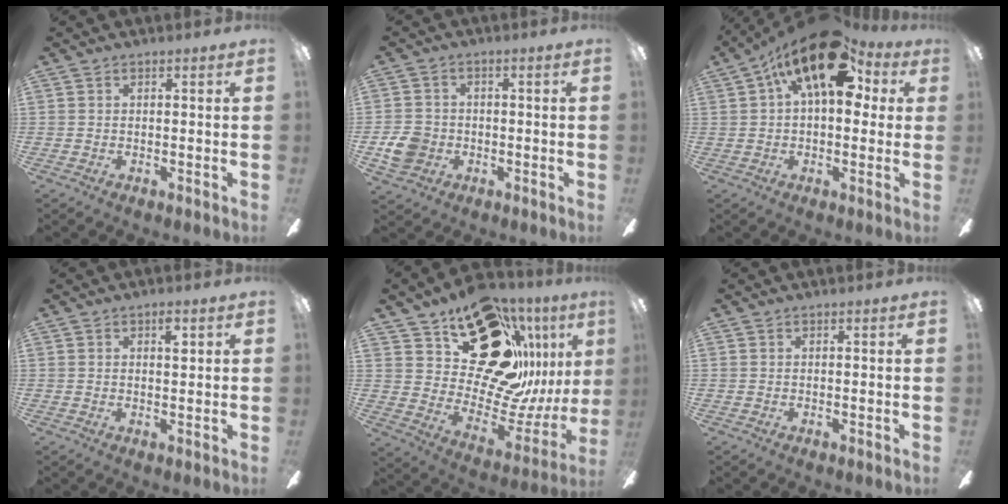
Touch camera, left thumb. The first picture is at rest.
{"total": 6.6, "force": [-1.8, 5.7, 2.8], "torque": [-0.068, 0.012, -0.033]}
{"total": 18.1, "force": [7.6, 9.0, 13.7], "torque": [-0.197, -0.023, 0.127]}
{"total": 3.3, "force": [1.4, 1.6, 2.6], "torque": [-0.031, -0.001, 0.017]}
{"total": 23.9, "force": [14.1, 13.1, 14.1], "torque": [-0.182, -0.094, 0.273]}
{"total": 0.0}